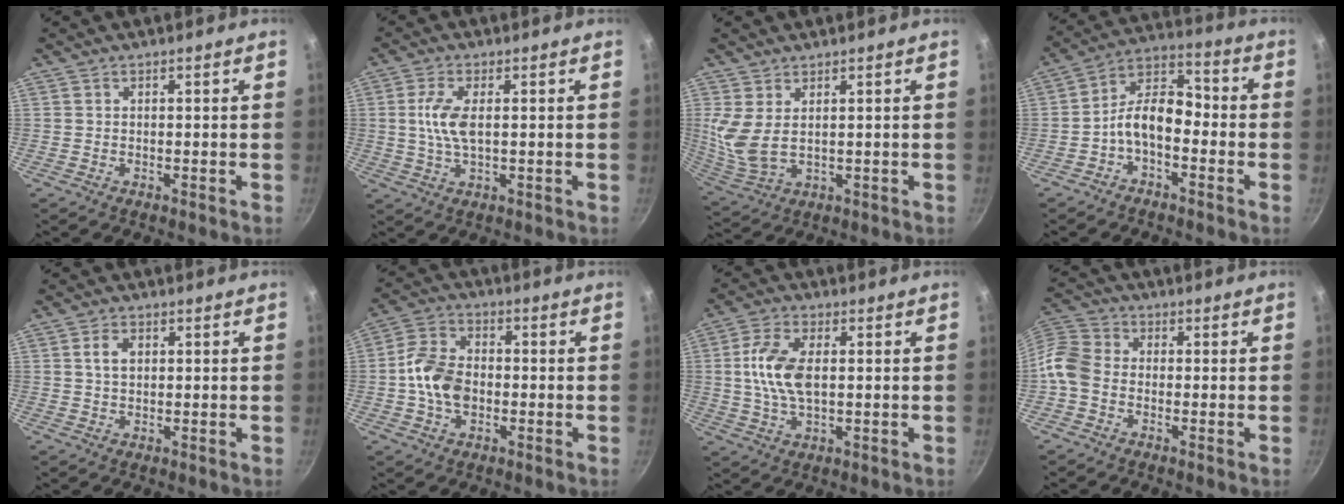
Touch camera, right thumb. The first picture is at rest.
{"total": 6.4, "force": [0.7, 2.7, 5.8], "torque": [-0.129, 0.002, 0.015]}
{"total": 7.4, "force": [2.6, 3.6, 5.9], "torque": [-0.124, -0.027, 0.063]}
{"total": 9.3, "force": [-3.1, 5.4, 6.9], "torque": [-0.104, 0.052, -0.071]}
{"total": 3.3, "force": [0.8, 2.2, 2.3], "torque": [-0.036, 0.002, 0.016]}
{"total": 9.7, "force": [-1.3, 6.7, 6.9], "torque": [-0.121, 0.025, -0.032]}
{"total": 9.8, "force": [0.8, 5.2, 8.2], "torque": [-0.164, 0.008, 0.014]}
{"total": 8.0, "force": [-2.3, 6.1, 4.6], "torque": [-0.089, 0.029, -0.069]}